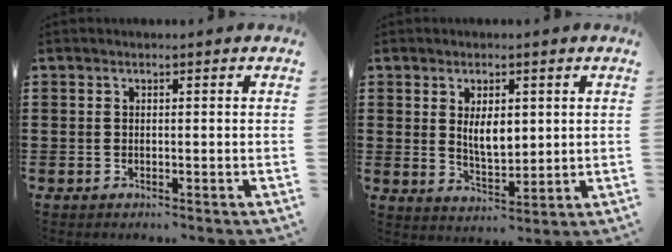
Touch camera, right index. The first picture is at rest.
{"total": 4.9, "force": [1.4, 2.4, 4.1], "torque": [-0.070, 0.001, 0.019]}